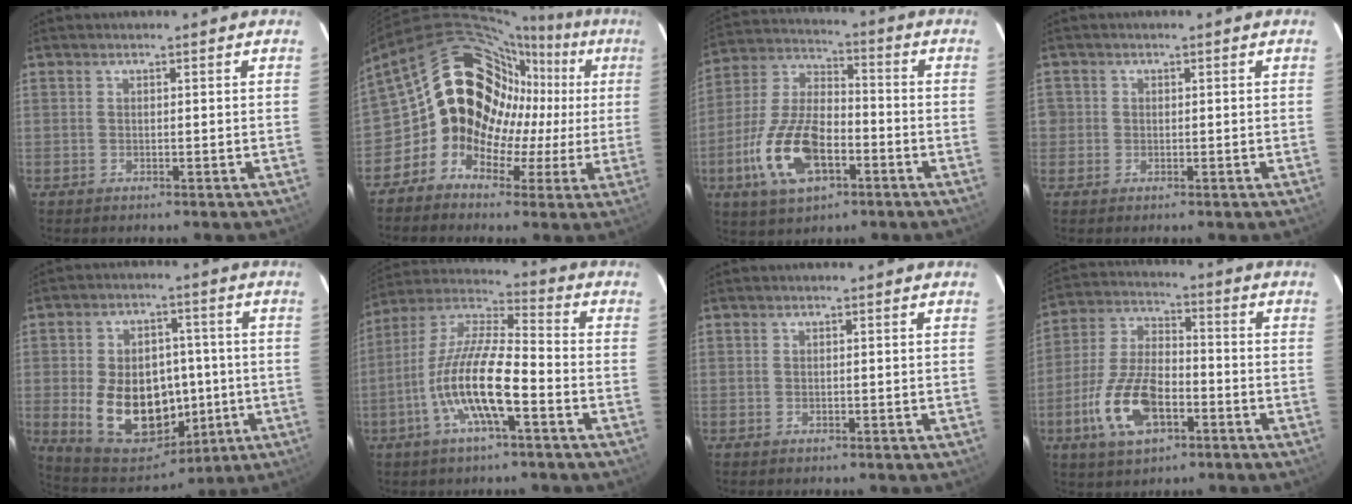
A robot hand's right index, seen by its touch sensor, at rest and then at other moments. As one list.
[{"total": 18.0, "force": [0.5, 16.0, 8.2], "torque": [-0.151, 0.061, 0.008]}, {"total": 16.0, "force": [-6.2, 7.9, 12.4], "torque": [-0.268, 0.002, -0.110]}, {"total": 2.0, "force": [-0.3, 2.0, 0.1], "torque": [0.003, 0.010, -0.005]}, {"total": 18.6, "force": [-2.9, 13.0, 13.0], "torque": [-0.268, 0.007, -0.017]}, {"total": 14.6, "force": [-5.4, 3.2, 13.1], "torque": [-0.262, -0.004, -0.108]}, {"total": 0.0}, {"total": 14.2, "force": [-5.7, 7.1, 10.9], "torque": [-0.234, 0.003, -0.102]}]